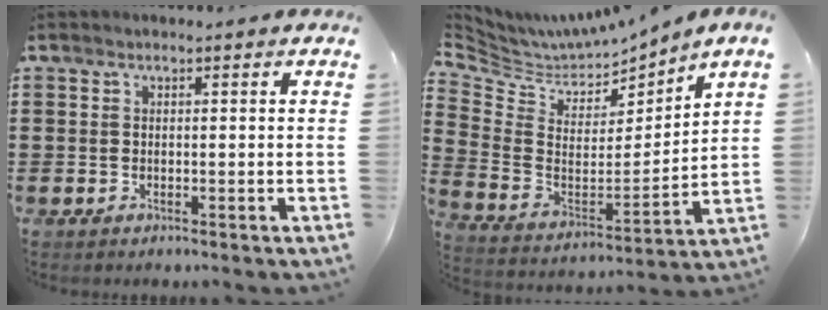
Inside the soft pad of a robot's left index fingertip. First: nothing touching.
{"total": 5.8, "force": [5.5, 1.5, 0.7], "torque": [-0.051, -0.045, 0.094]}